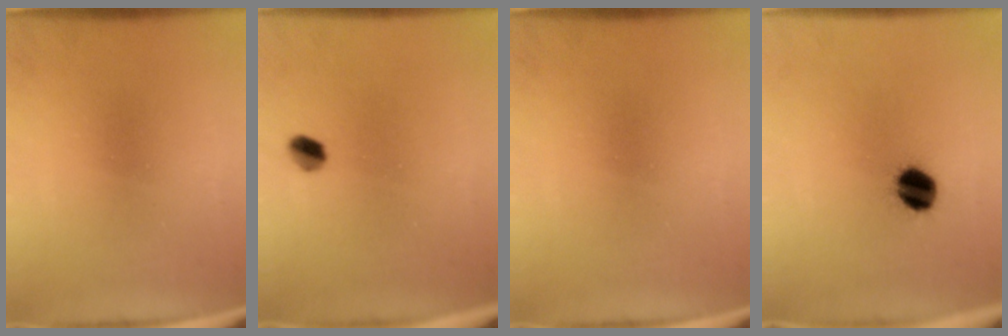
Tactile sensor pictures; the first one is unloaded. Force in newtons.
{"total": 2.7}
{"total": 0.0}
{"total": 8.2}